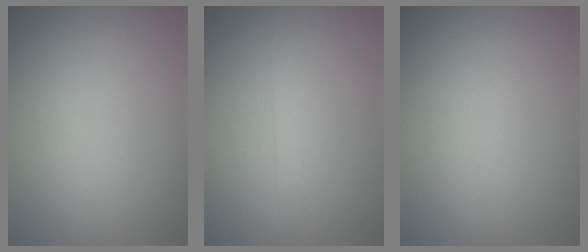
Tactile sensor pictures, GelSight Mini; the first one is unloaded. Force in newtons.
{"total": 0.8, "press": 0.8, "slide": 0.2}
{"total": 0.0}